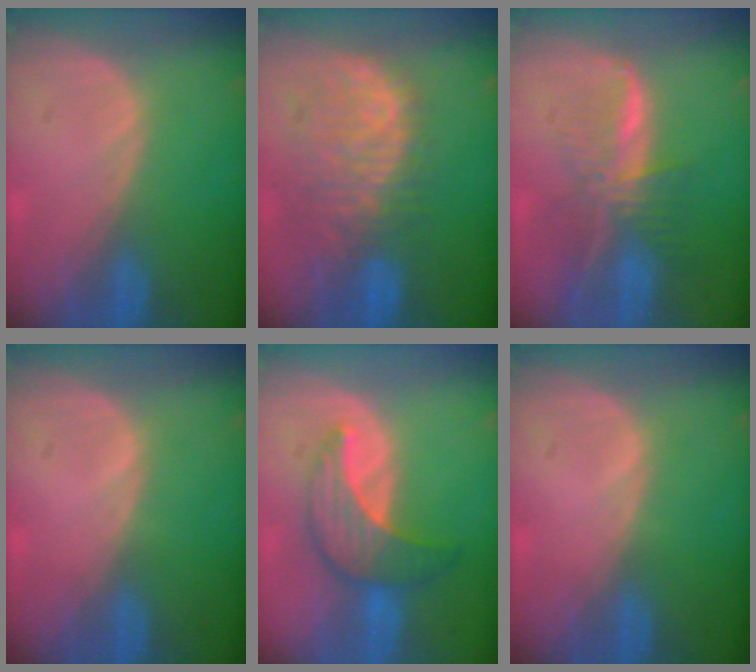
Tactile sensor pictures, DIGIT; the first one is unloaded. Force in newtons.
{"total": 10.6, "press": 9.4, "slide": 4.9}
{"total": 8.1, "press": 6.8, "slide": 4.4}
{"total": 0.5, "press": 0.1, "slide": 0.5}
{"total": 7.0, "press": 6.9, "slide": 1.0}
{"total": 0.5, "press": 0.1, "slide": 0.5}